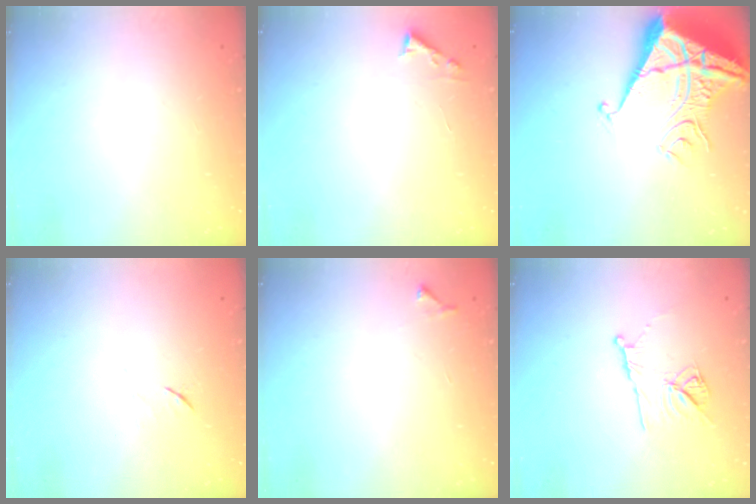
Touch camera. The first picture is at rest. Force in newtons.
{"total": 3.6, "press": 3.6, "slide": 0.5}
{"total": 11.5, "press": 11.5, "slide": 1.2}
{"total": 5.4, "press": 5.2, "slide": 1.2}
{"total": 4.4, "press": 4.4, "slide": 0.7}
{"total": 9.9, "press": 9.8, "slide": 1.2}